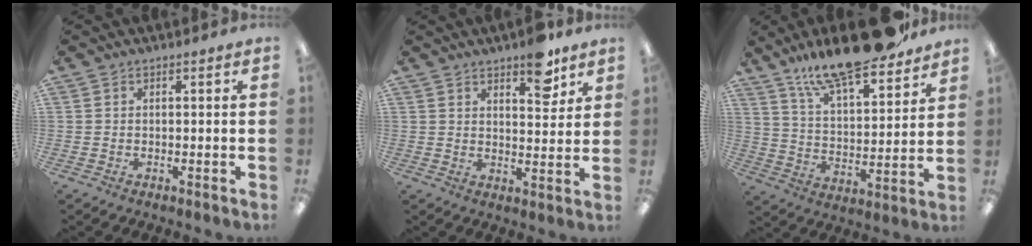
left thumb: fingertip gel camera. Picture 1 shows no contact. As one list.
[{"total": 7.6, "force": [5.6, 3.0, 4.1], "torque": [-0.031, -0.039, 0.090]}, {"total": 18.2, "force": [15.4, 4.4, 8.6], "torque": [-0.153, -0.098, 0.267]}]